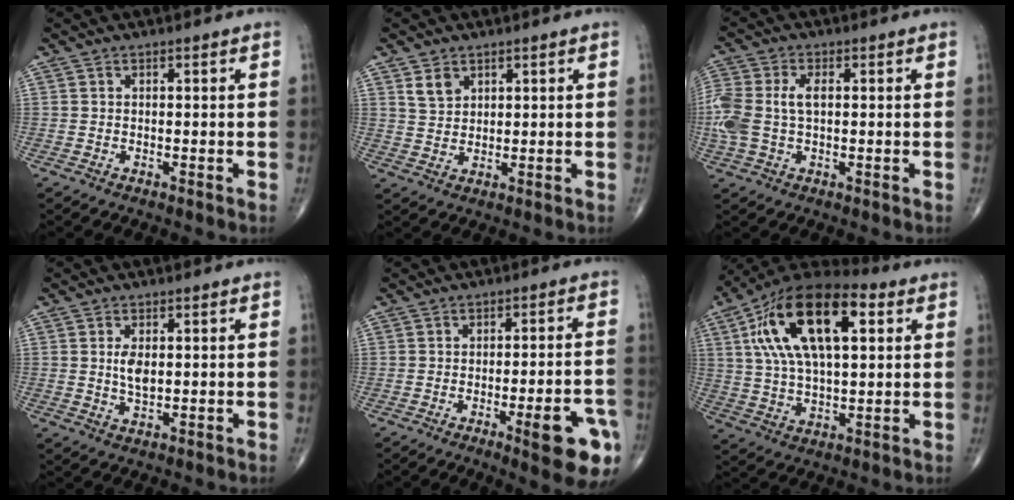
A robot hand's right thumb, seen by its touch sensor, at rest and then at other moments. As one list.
[{"total": 3.5, "force": [2.1, 2.4, 1.5], "torque": [-0.018, -0.014, 0.046]}, {"total": 10.1, "force": [0.5, 6.0, 8.1], "torque": [-0.214, 0.018, 0.013]}, {"total": 3.7, "force": [0.5, 1.8, 3.1], "torque": [-0.057, -0.010, 0.013]}, {"total": 12.0, "force": [-5.3, 2.7, 10.4], "torque": [-0.118, 0.018, -0.060]}, {"total": 22.3, "force": [6.7, 10.6, 18.5], "torque": [-0.325, 0.011, 0.107]}]